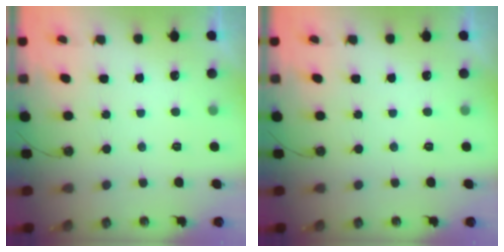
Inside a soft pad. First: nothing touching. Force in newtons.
{"total": 0.0}